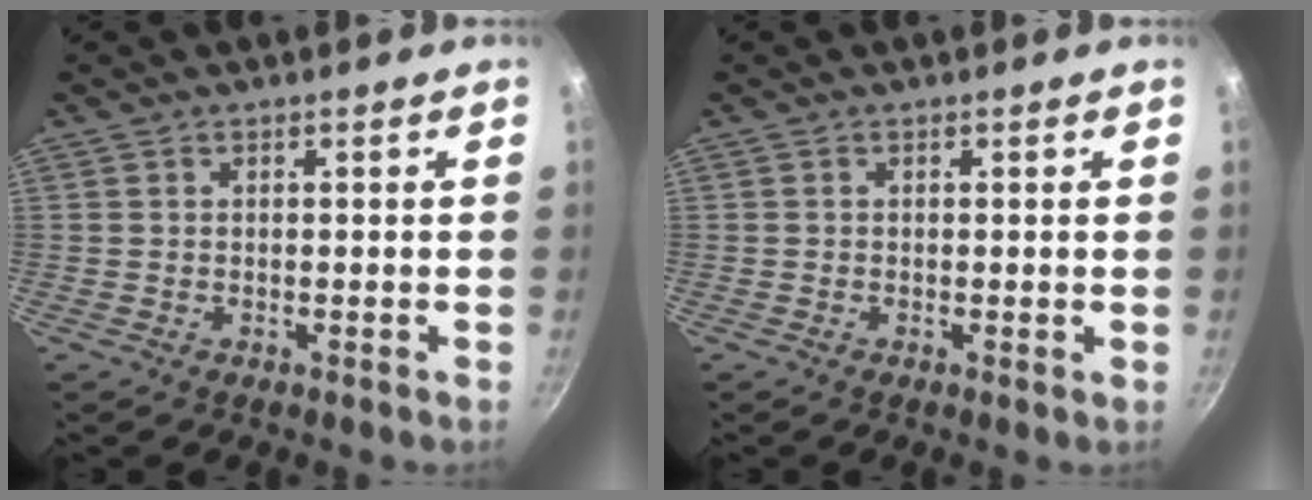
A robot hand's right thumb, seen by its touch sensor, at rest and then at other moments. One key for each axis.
{"total": 0.0}